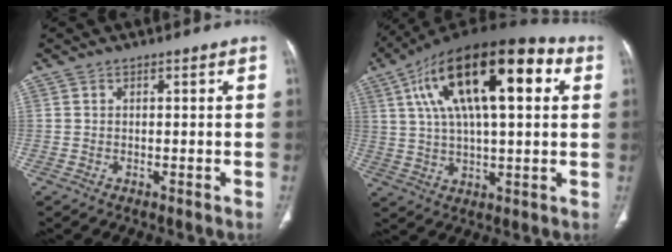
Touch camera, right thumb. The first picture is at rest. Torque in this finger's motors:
{"motor_torque": [-1.64, 3.37, 2.14, 0.63, 0.76]}